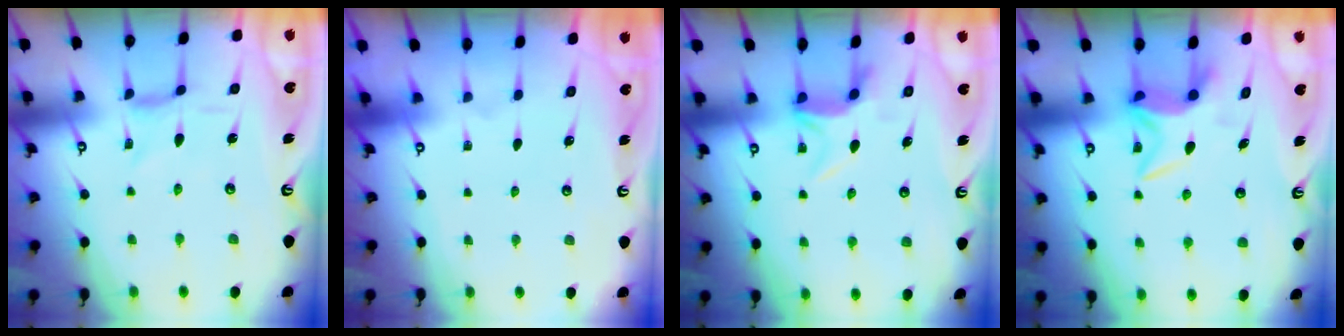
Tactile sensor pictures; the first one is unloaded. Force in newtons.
{"total": 0.0}
{"total": 5.6, "press": 5.5, "slide": 1.2}
{"total": 6.2, "press": 6.2, "slide": 0.3}